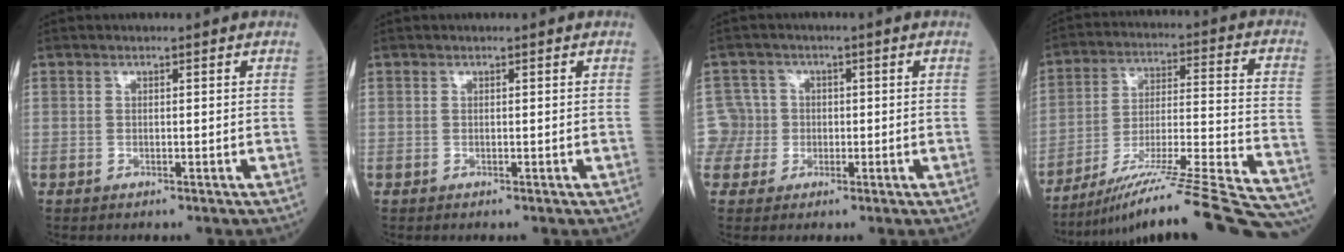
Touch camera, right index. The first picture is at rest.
{"total": 0.0}
{"total": 4.4, "force": [-0.4, 4.3, -0.7], "torque": [0.026, 0.016, -0.010]}
{"total": 27.3, "force": [-23.9, -0.7, 13.1], "torque": [-0.121, -0.018, -0.354]}